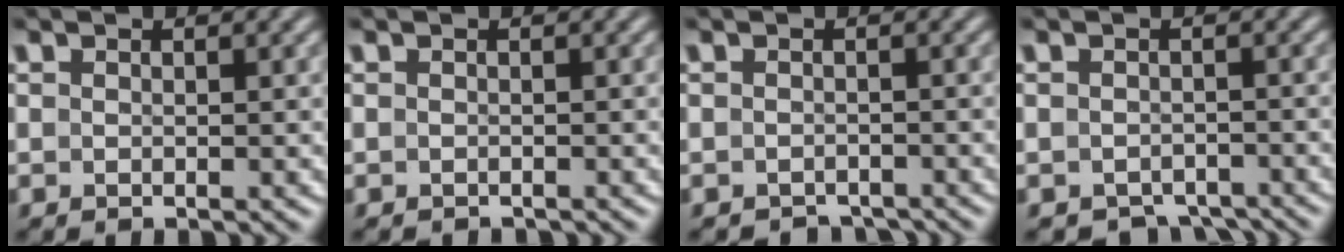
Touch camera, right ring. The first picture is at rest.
{"total": 1.0, "force": [-1.0, -0.1, -0.1], "torque": [-0.007, -0.010, -0.012]}
{"total": 3.1, "force": [-3.0, 0.6, 0.2], "torque": [-0.002, -0.018, -0.040]}
{"total": 5.5, "force": [-4.9, 2.2, 1.3], "torque": [-0.008, -0.020, -0.069]}